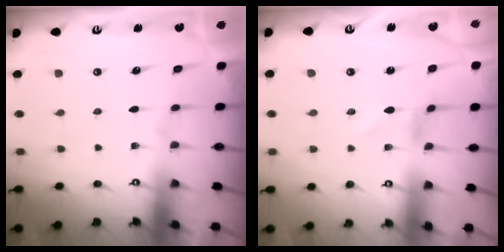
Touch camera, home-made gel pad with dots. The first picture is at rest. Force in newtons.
{"total": 0.7, "press": 0.6, "slide": 0.3}